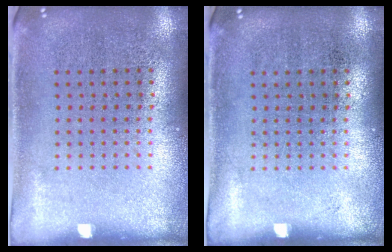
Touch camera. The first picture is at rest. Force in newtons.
{"total": 0.0}